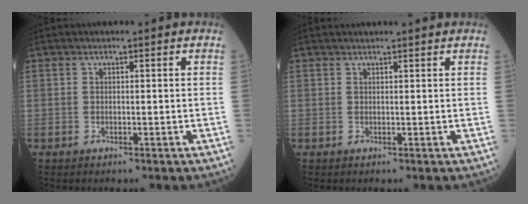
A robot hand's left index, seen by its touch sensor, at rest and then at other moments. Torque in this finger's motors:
{"motor_torque": [1.04, -1.10, 0.27, 0.14]}